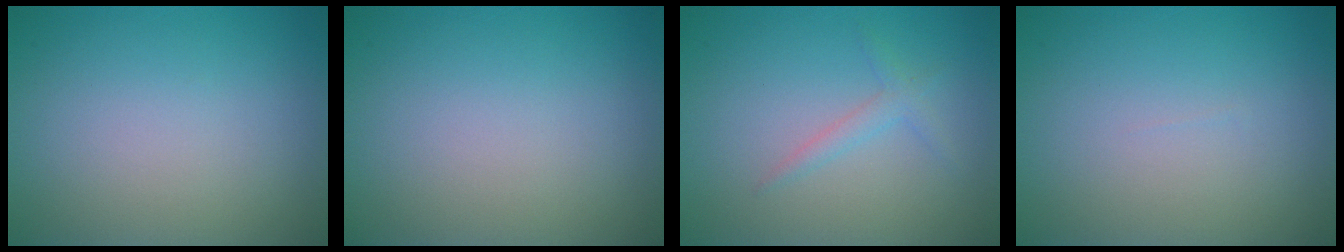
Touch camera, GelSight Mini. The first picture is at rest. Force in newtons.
{"total": 0.0}
{"total": 1.3, "press": 1.3, "slide": 0.1}
{"total": 0.0}